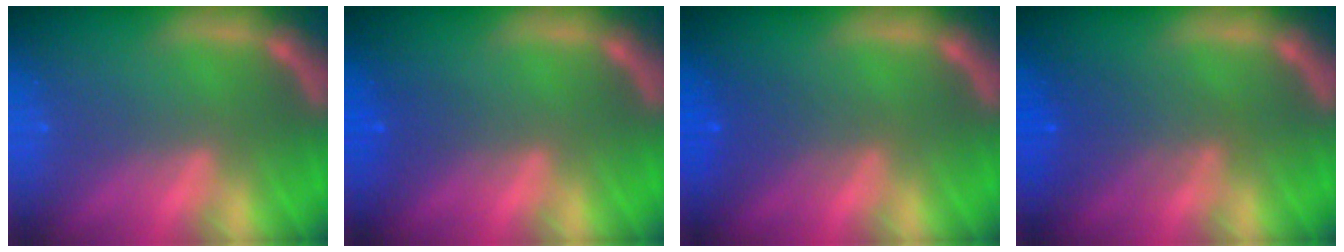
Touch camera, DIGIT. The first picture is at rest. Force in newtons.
{"total": 1.5}
{"total": 2.5}
{"total": 3.5}